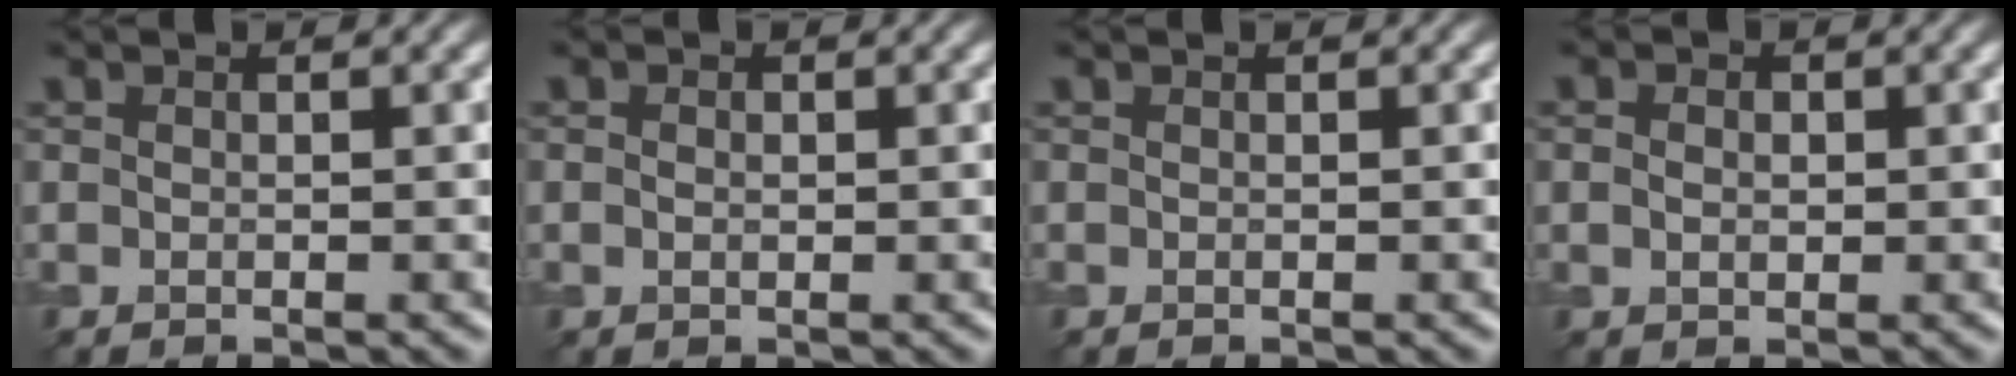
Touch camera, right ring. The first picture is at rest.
{"total": 0.7, "force": [0.1, 0.6, 0.5], "torque": [-0.008, 0.000, 0.001]}
{"total": 0.0}
{"total": 1.6, "force": [0.2, 1.3, 1.0], "torque": [-0.017, 0.006, -0.001]}